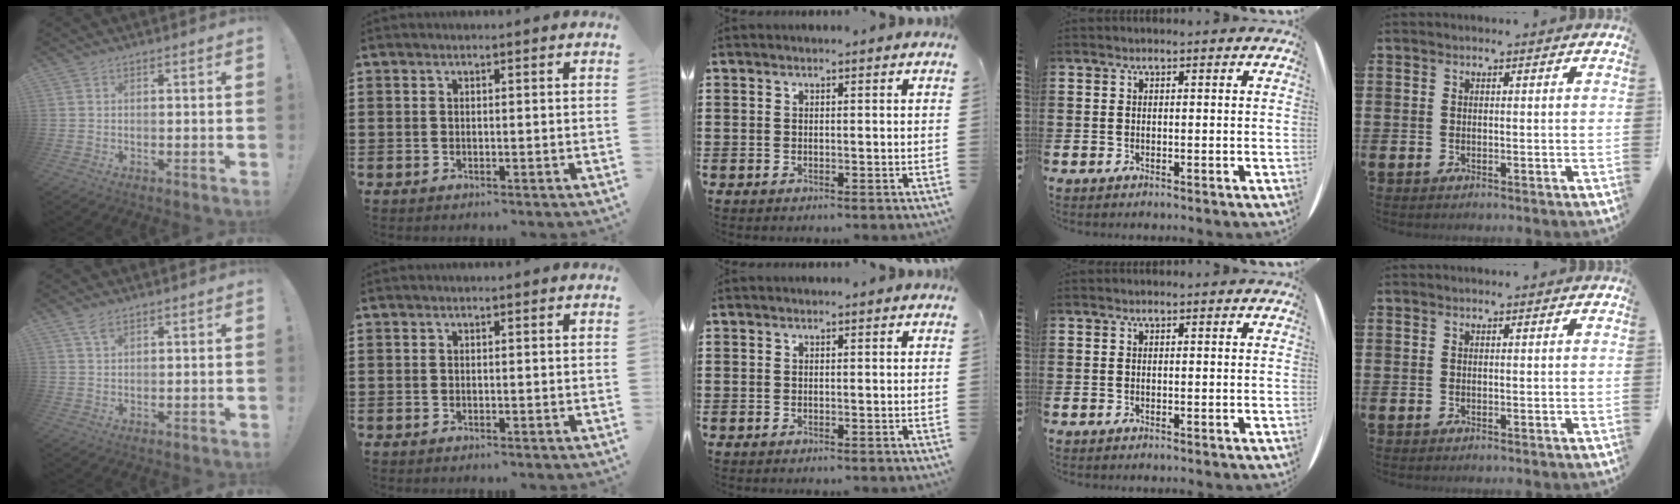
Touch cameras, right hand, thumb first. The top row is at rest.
{"thumb": {"total": 2.9, "force": [1.8, 1.3, 1.8], "torque": [-0.030, -0.003, 0.032]}}